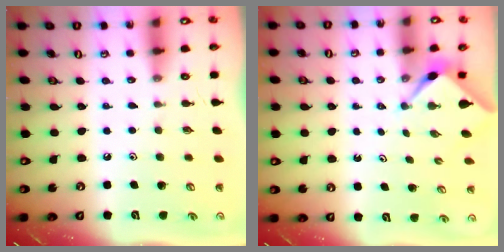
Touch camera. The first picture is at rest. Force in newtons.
{"total": 2.3, "press": 2.3, "slide": 0.3}